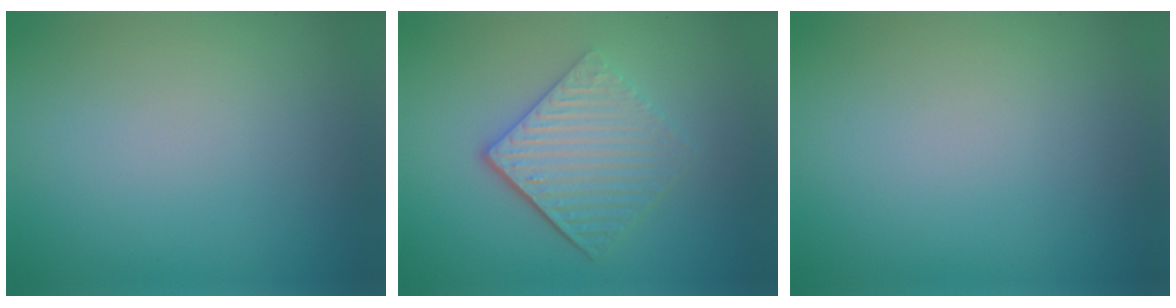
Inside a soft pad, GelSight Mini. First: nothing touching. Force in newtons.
{"total": 5.0, "press": 3.7, "slide": 3.4}
{"total": 0.0}